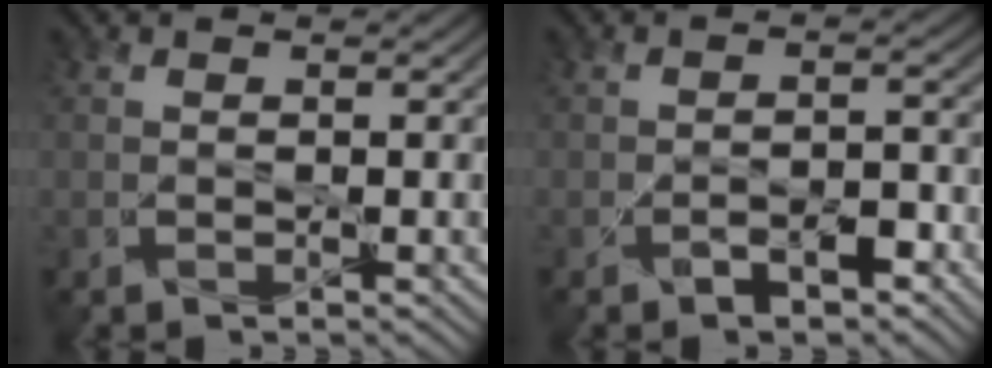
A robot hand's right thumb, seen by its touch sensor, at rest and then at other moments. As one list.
[{"total": 2.1, "force": [-1.4, 1.0, 1.3], "torque": [-0.020, 0.005, -0.023]}]